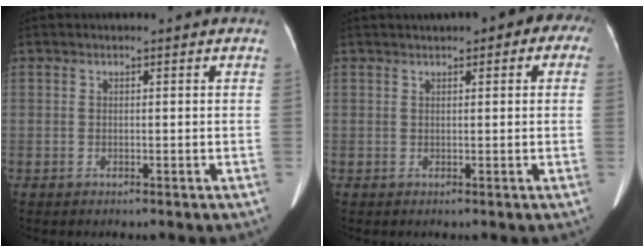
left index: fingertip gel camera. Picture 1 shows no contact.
{"total": 6.1, "force": [3.1, 3.0, 4.3], "torque": [-0.043, 0.038, 0.035]}